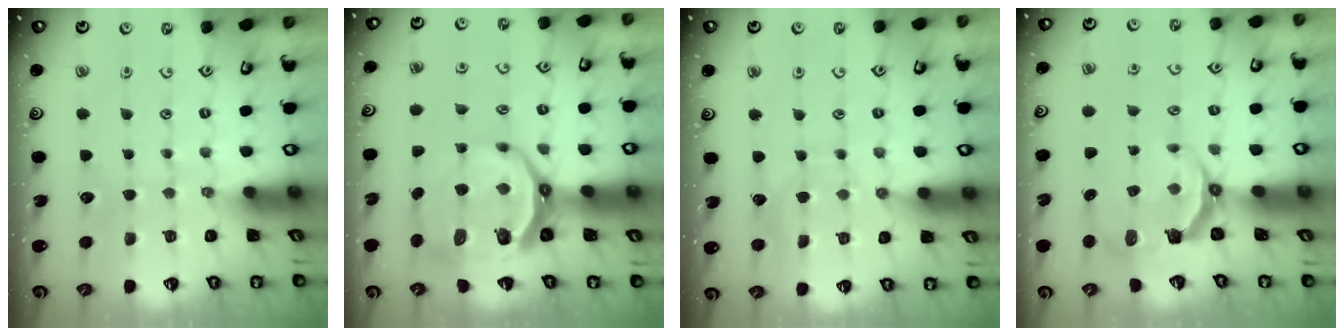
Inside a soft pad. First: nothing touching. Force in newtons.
{"total": 11.0, "press": 10.1, "slide": 4.2}
{"total": 5.4, "press": 5.4, "slide": 0.3}
{"total": 5.4, "press": 3.7, "slide": 3.9}